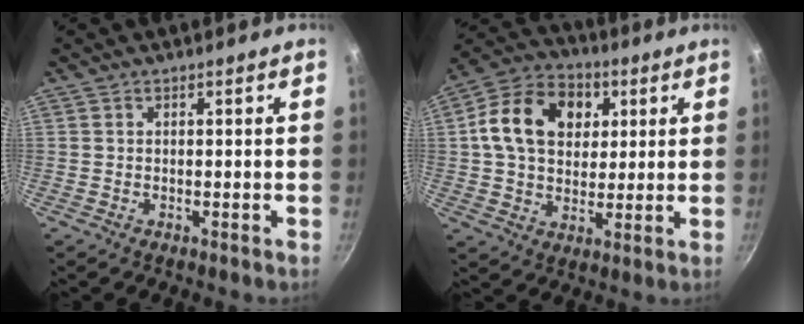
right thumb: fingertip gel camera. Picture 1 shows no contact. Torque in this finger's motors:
{"motor_torque": [0.31, 0.39, 0.42, -0.26, 0.20]}